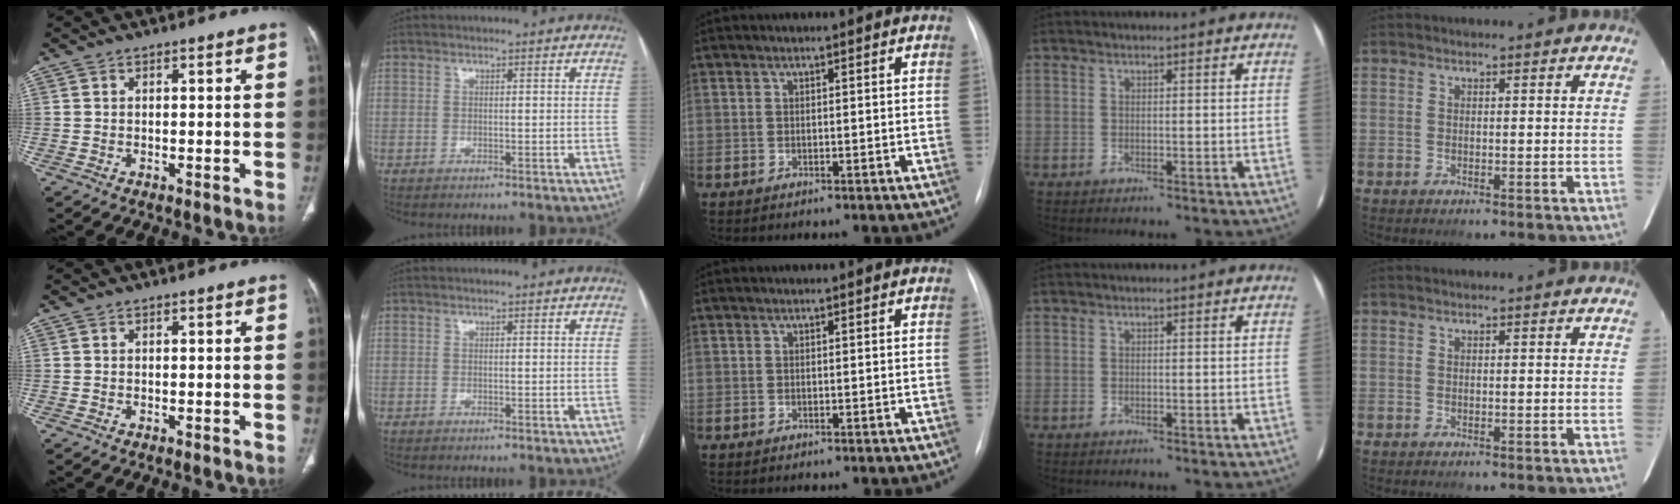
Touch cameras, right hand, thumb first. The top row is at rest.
{}